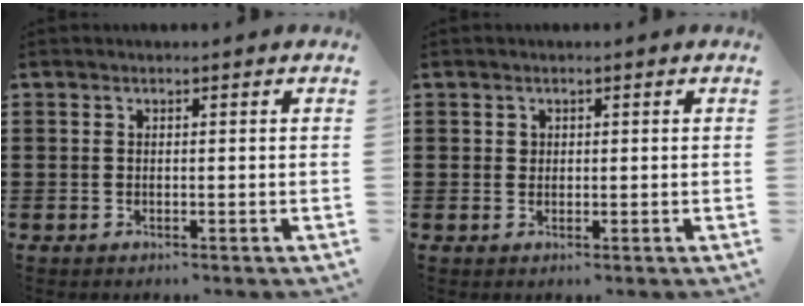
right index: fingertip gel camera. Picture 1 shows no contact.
{"total": 0.9, "force": [0.5, 0.8, 0.1], "torque": [-0.003, 0.004, 0.010]}